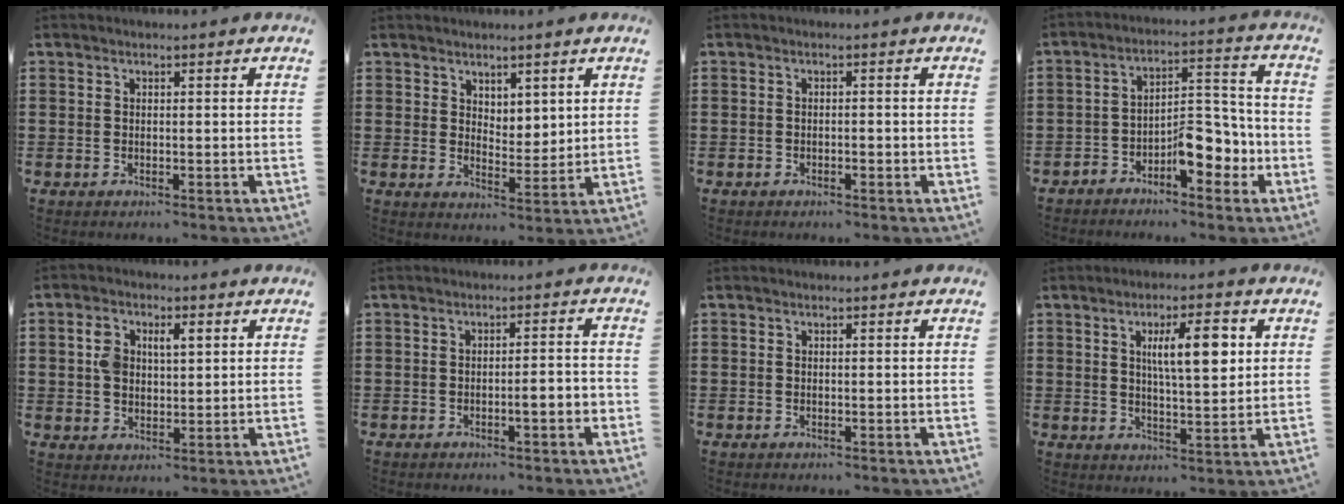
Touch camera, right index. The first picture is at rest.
{"total": 3.8, "force": [3.2, 2.1, 0.0], "torque": [-0.012, -0.001, 0.061]}
{"total": 0.7, "force": [-0.5, 0.3, 0.3], "torque": [-0.009, -0.002, -0.009]}
{"total": 8.5, "force": [-4.2, 3.7, 6.4], "torque": [-0.077, 0.005, -0.076]}
{"total": 4.8, "force": [1.3, 3.1, 3.5], "torque": [-0.079, 0.014, 0.019]}
{"total": 3.0, "force": [-1.1, 0.3, 2.8], "torque": [-0.039, -0.003, -0.021]}
{"total": 0.0}
{"total": 8.3, "force": [2.5, 2.4, 7.5], "torque": [-0.134, 0.002, 0.037]}